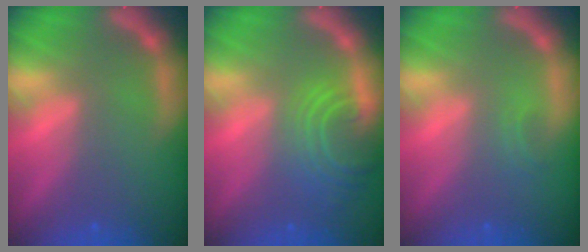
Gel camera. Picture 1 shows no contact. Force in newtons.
{"total": 6.6}
{"total": 0.9}